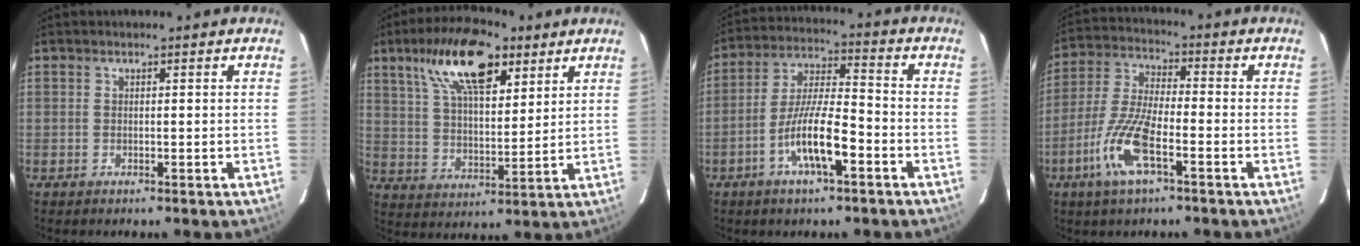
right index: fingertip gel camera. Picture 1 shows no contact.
{"total": 16.1, "force": [9.2, 6.4, 11.5], "torque": [-0.206, 0.026, 0.162]}
{"total": 10.7, "force": [-5.0, 2.2, 9.2], "torque": [-0.184, 0.000, -0.092]}
{"total": 11.5, "force": [-5.4, 3.1, 9.6], "torque": [-0.210, -0.005, -0.110]}